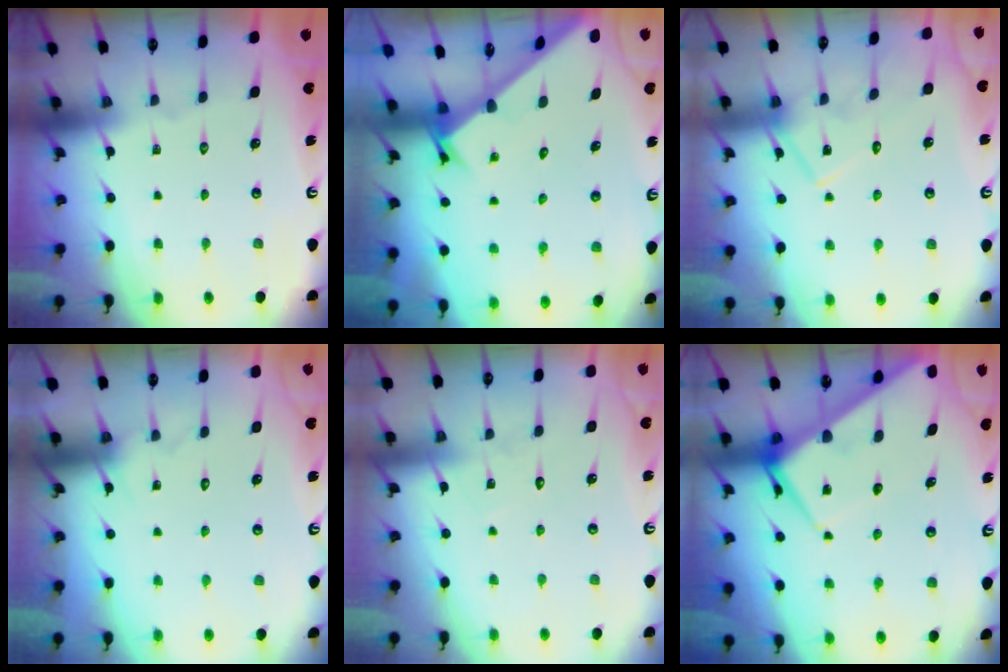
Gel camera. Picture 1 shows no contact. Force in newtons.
{"total": 2.8, "press": 2.8, "slide": 0.3}
{"total": 12.7, "press": 12.7, "slide": 0.4}
{"total": 4.7, "press": 4.7, "slide": 0.4}
{"total": 5.7, "press": 5.7, "slide": 0.6}
{"total": 8.5, "press": 8.4, "slide": 0.6}